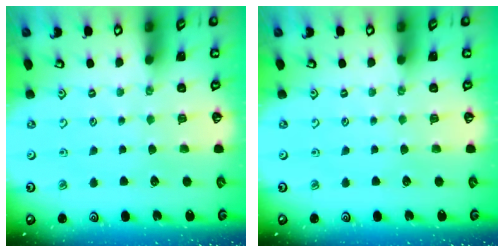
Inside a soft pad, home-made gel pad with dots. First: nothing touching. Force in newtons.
{"total": 0.0}